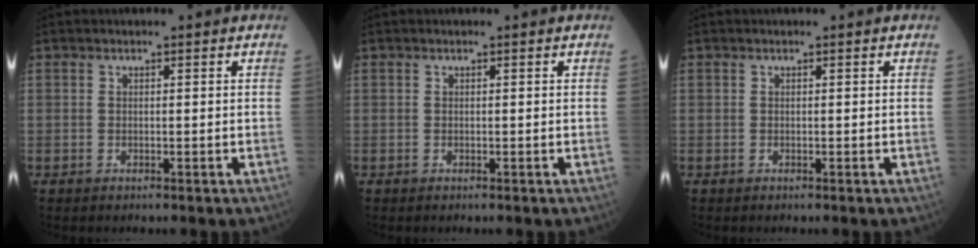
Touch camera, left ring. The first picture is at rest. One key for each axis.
{"total": 0.0}
{"total": 0.0}